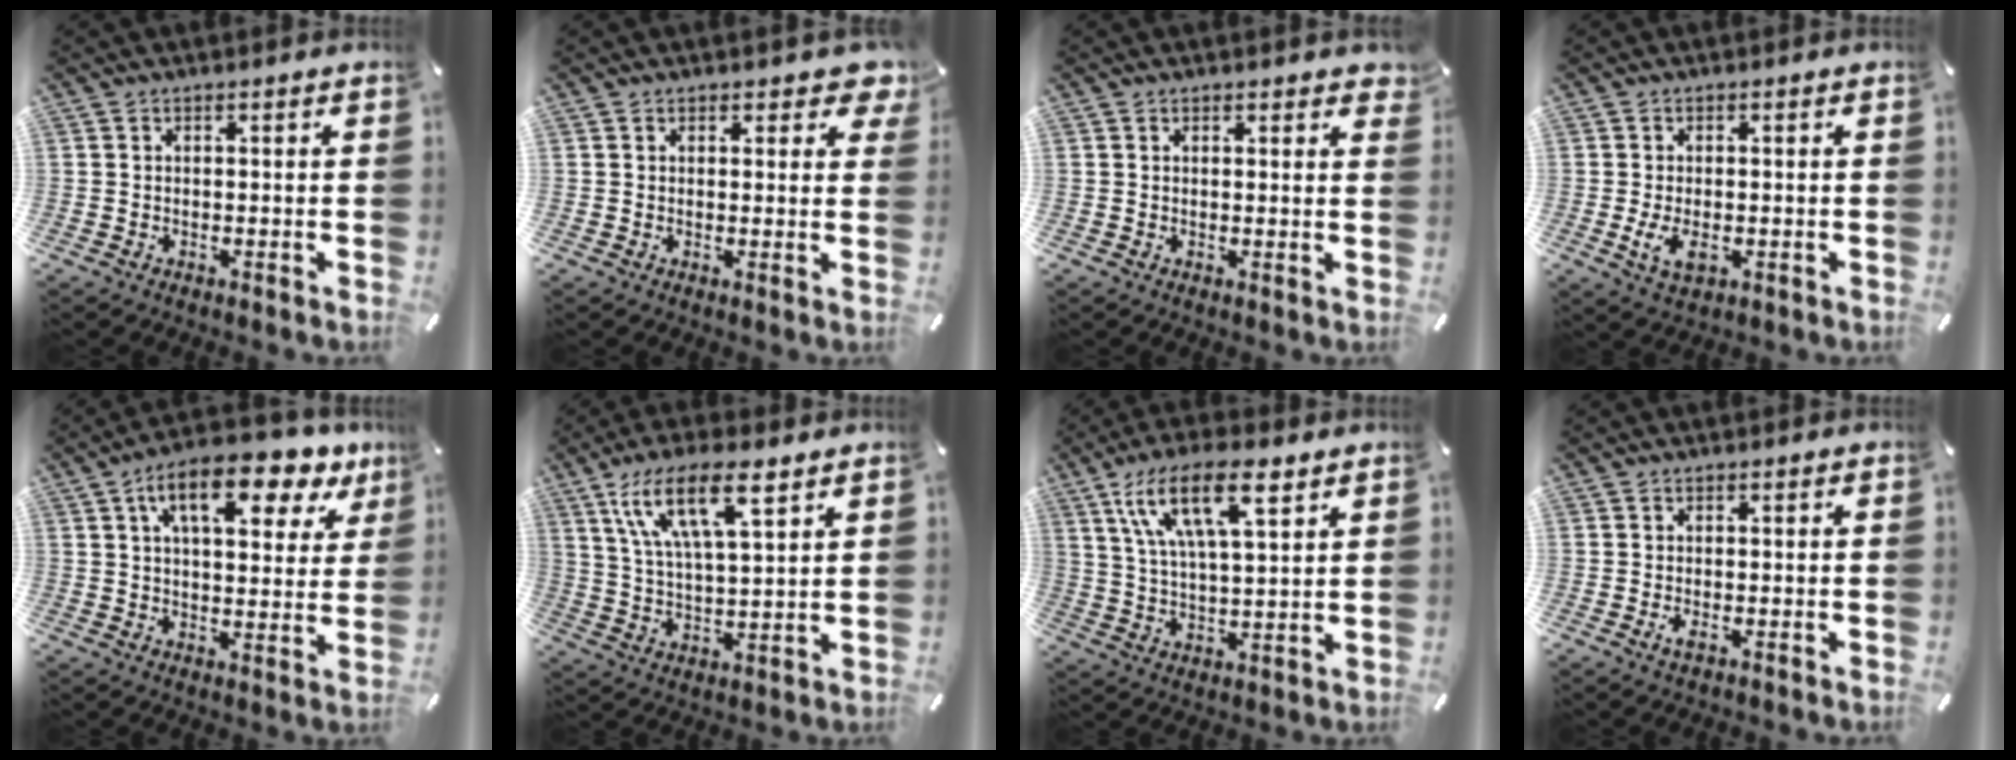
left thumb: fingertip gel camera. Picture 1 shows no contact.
{"total": 4.0, "force": [2.4, 2.2, 2.3], "torque": [-0.019, -0.010, 0.038]}
{"total": 1.5, "force": [1.1, 0.7, 0.6], "torque": [0.001, -0.004, 0.018]}
{"total": 4.7, "force": [-0.9, 2.6, 3.8], "torque": [-0.084, -0.010, -0.020]}
{"total": 14.5, "force": [8.0, 6.5, 10.2], "torque": [-0.148, -0.034, 0.128]}
{"total": 14.9, "force": [8.5, 5.3, 11.0], "torque": [-0.212, -0.018, 0.146]}
{"total": 15.6, "force": [8.5, 6.0, 11.6], "torque": [-0.215, -0.018, 0.145]}
{"total": 1.5, "force": [-0.4, 0.5, 1.4], "torque": [-0.030, -0.005, -0.008]}